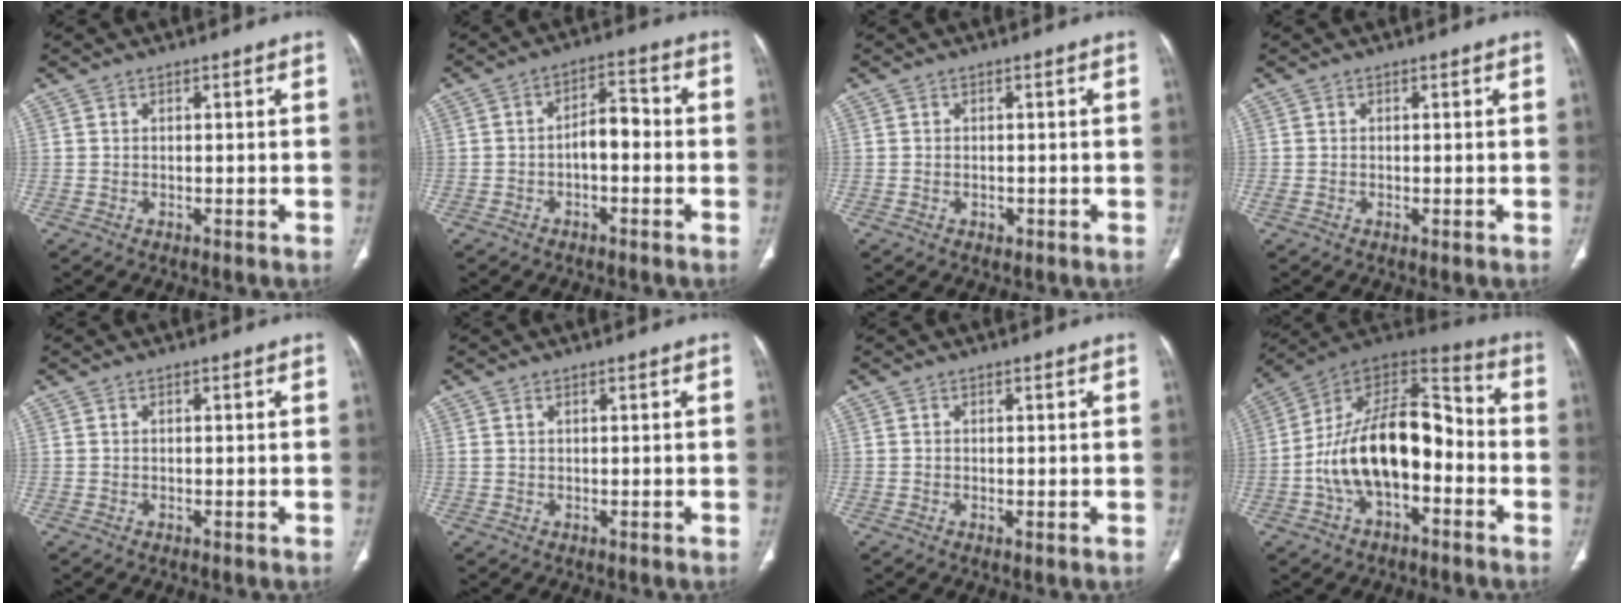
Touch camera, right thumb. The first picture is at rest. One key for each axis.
{"total": 5.7, "fx": -1.2, "fy": 3.0, "fz": 4.7, "tx": -0.062, "ty": 0.030, "tz": -0.026}
{"total": 1.1, "fx": -0.3, "fy": 0.8, "fz": 0.7, "tx": -0.011, "ty": 0.004, "tz": -0.001}
{"total": 0.9, "fx": -0.2, "fy": 0.4, "fz": 0.7, "tx": -0.020, "ty": -0.004, "tz": -0.004}
{"total": 0.0}
{"total": 0.8, "fx": 0.3, "fy": 0.4, "fz": 0.5, "tx": -0.015, "ty": 0.010, "tz": 0.011}
{"total": 0.6, "fx": -0.1, "fy": 0.2, "fz": 0.6, "tx": -0.016, "ty": -0.004, "tz": -0.002}
{"total": 19.9, "fx": -4.1, "fy": 10.8, "fz": 16.2, "tx": -0.259, "ty": 0.064, "tz": -0.073}